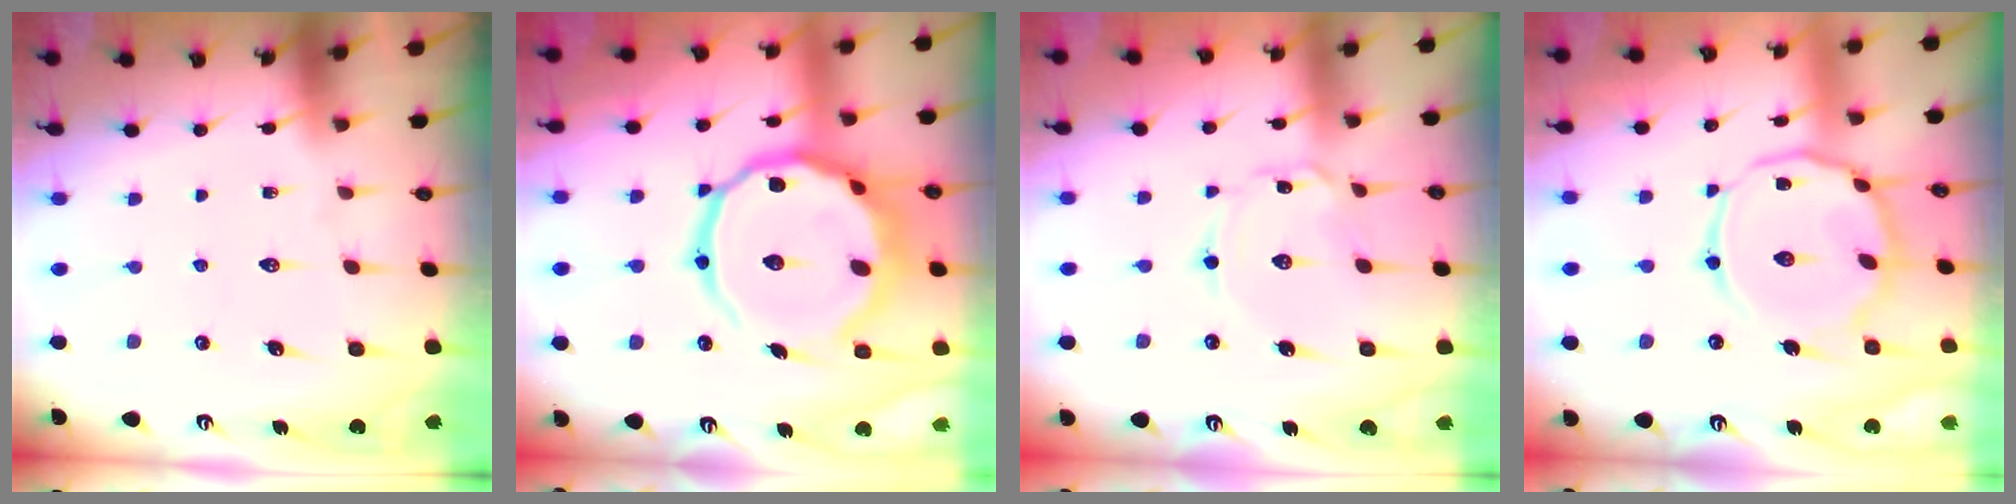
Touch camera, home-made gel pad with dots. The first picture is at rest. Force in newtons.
{"total": 19.9, "press": 19.8, "slide": 2.0}
{"total": 2.0, "press": 2.0, "slide": 0.2}
{"total": 13.8, "press": 13.8, "slide": 1.1}